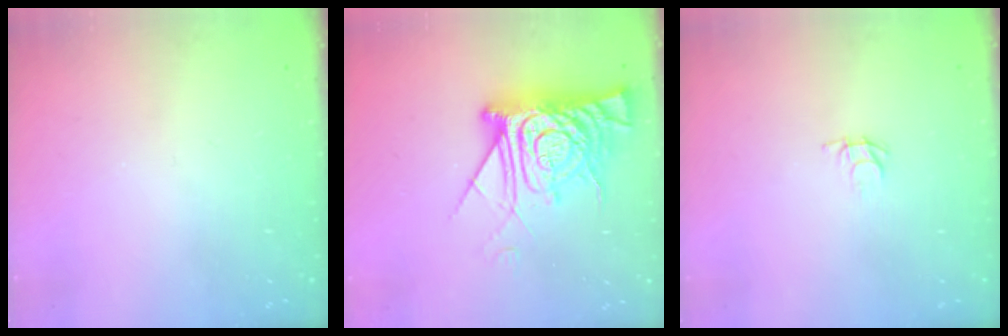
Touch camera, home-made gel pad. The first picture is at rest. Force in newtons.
{"total": 16.2, "press": 16.1, "slide": 1.3}
{"total": 2.5, "press": 2.5, "slide": 0.3}